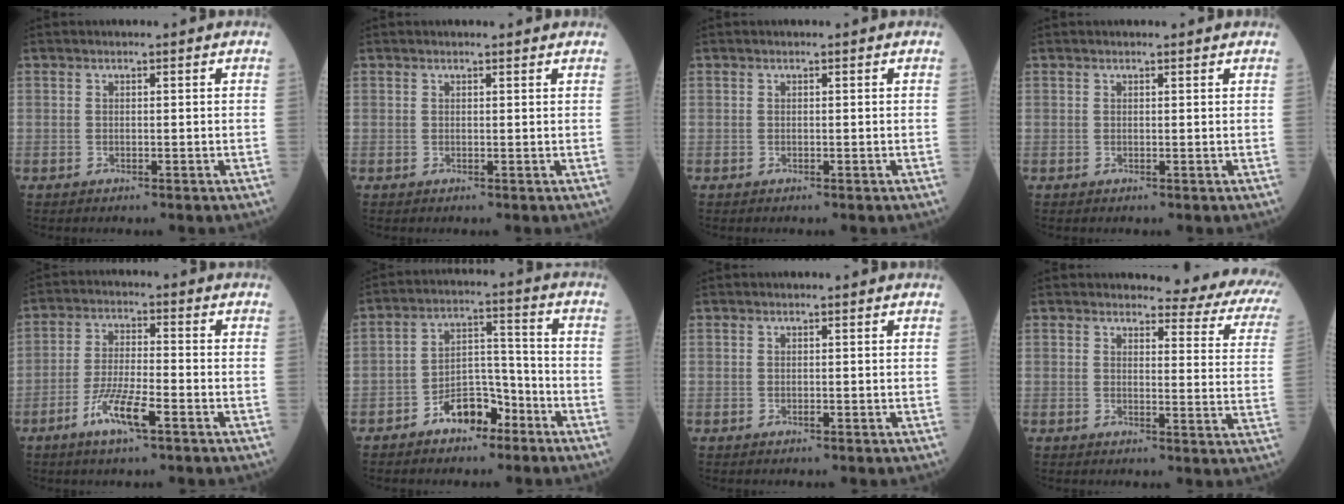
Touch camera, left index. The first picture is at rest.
{"total": 1.2, "force": [1.2, 0.1, 0.2], "torque": [-0.007, 0.003, 0.010]}
{"total": 0.0}
{"total": 0.9, "force": [0.9, 0.0, 0.1], "torque": [-0.007, 0.003, 0.007]}
{"total": 7.1, "force": [-3.9, 0.9, 5.9], "torque": [-0.119, -0.006, -0.076]}
{"total": 7.5, "force": [-4.9, 3.9, 4.1], "torque": [-0.071, 0.025, -0.086]}
{"total": 0.0}
{"total": 12.8, "force": [11.8, 2.4, 4.5], "torque": [-0.024, -0.068, 0.098]}